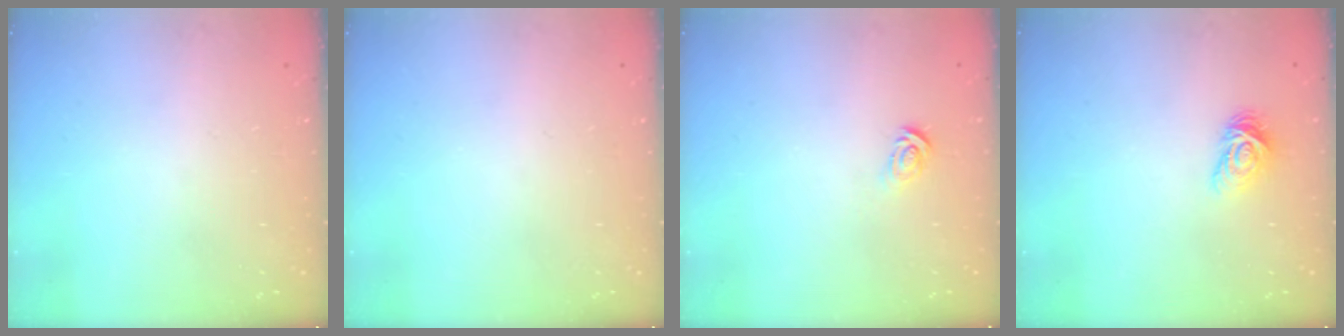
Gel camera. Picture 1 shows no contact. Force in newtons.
{"total": 0.0}
{"total": 2.8, "press": 2.8, "slide": 0.2}
{"total": 5.0, "press": 4.9, "slide": 0.7}